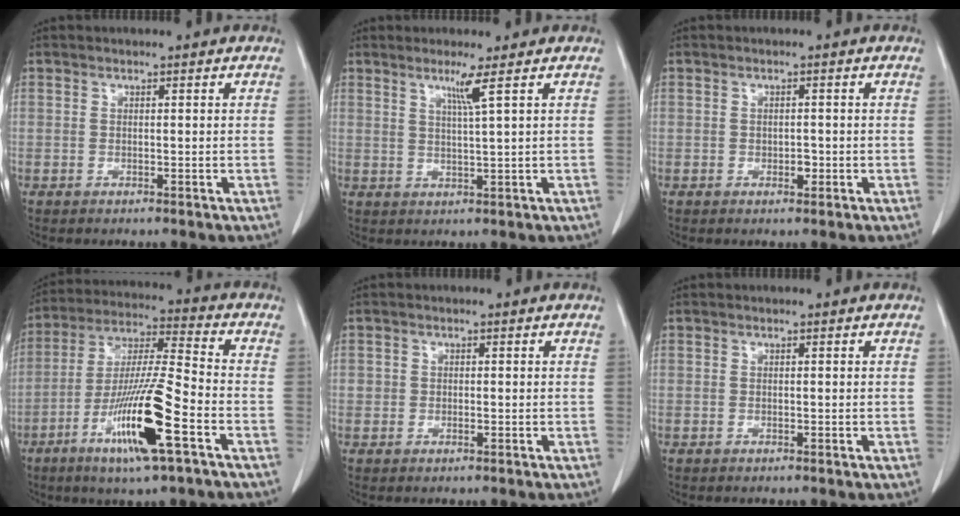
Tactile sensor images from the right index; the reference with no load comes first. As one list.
[{"total": 3.2, "force": [1.7, -1.2, 2.5], "torque": [-0.050, -0.009, 0.037]}, {"total": 1.2, "force": [-0.4, 0.8, 0.8], "torque": [-0.012, 0.001, -0.006]}, {"total": 15.6, "force": [-6.8, 0.6, 14.1], "torque": [-0.275, -0.018, -0.125]}, {"total": 0.8, "force": [-0.1, 0.8, 0.4], "torque": [-0.005, 0.002, -0.002]}, {"total": 0.0}]